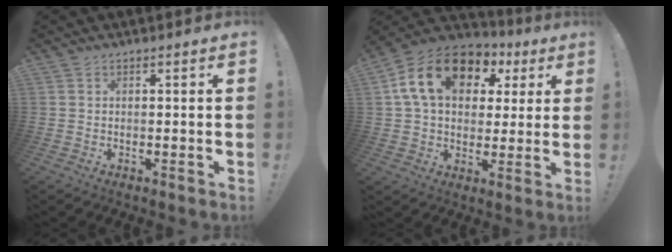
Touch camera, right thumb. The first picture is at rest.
{"total": 18.0, "force": [6.8, 12.2, 11.2], "torque": [-0.177, -0.008, 0.124]}